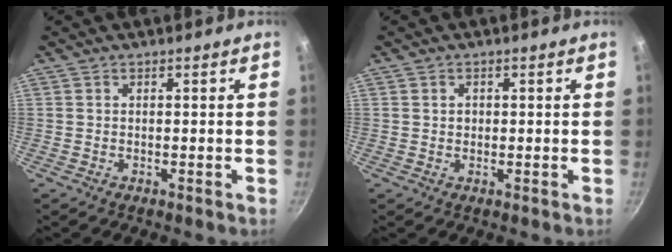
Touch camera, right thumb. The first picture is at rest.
{"total": 1.2, "force": [0.3, 1.1, 0.5], "torque": [-0.004, 0.003, 0.004]}